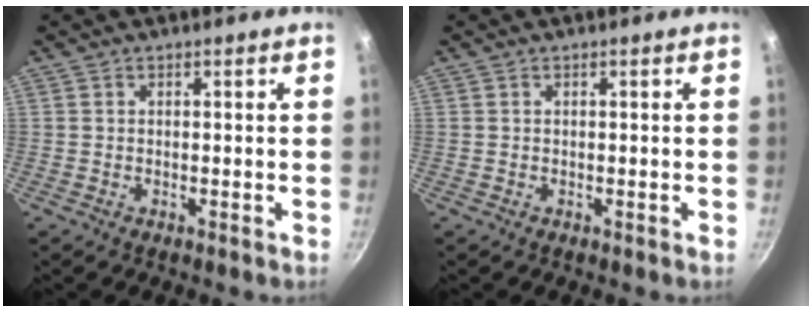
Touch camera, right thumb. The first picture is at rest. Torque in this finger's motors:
{"motor_torque": [-0.25, 0.04, -0.26, 0.18, -0.02]}